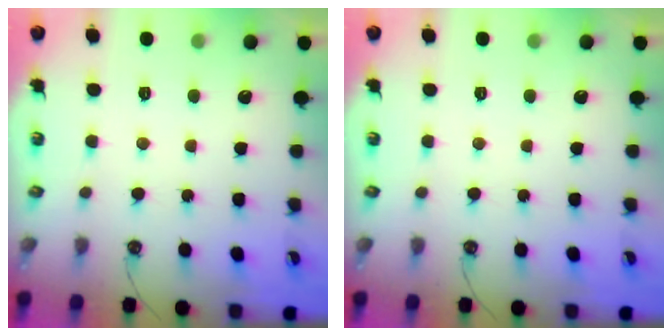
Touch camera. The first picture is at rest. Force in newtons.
{"total": 0.0}